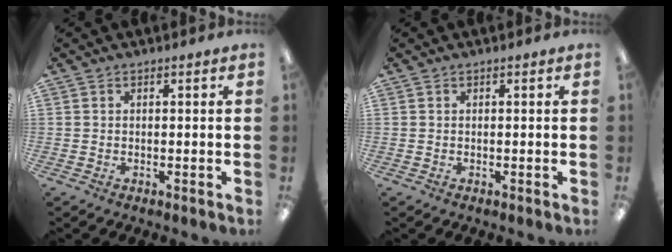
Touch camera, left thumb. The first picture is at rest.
{"total": 0.0}